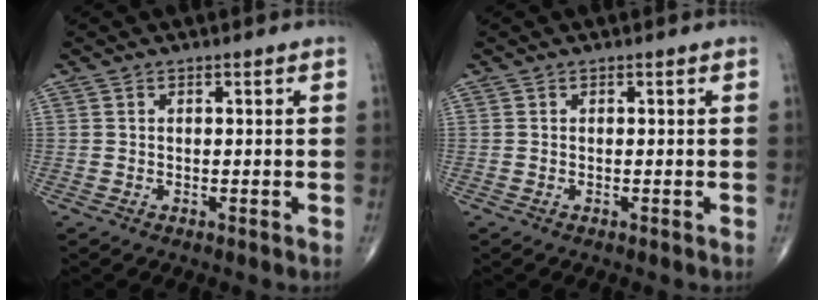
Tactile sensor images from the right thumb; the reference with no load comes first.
{"total": 0.0}